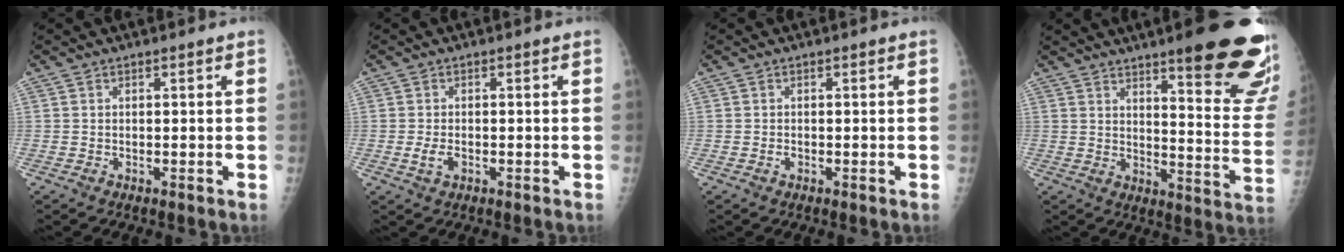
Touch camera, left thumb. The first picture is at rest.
{"total": 2.5, "force": [-0.7, 1.5, 1.8], "torque": [-0.034, 0.000, -0.012]}
{"total": 0.7, "force": [-0.2, 0.6, 0.4], "torque": [-0.005, 0.001, -0.005]}
{"total": 22.9, "force": [14.6, 4.3, 17.1], "torque": [-0.186, -0.082, 0.188]}